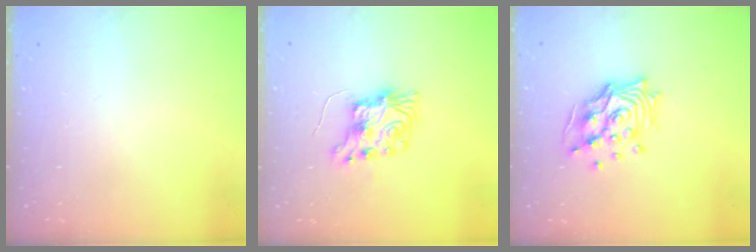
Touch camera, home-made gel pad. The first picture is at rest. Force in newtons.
{"total": 8.4, "press": 8.4, "slide": 0.2}
{"total": 13.8, "press": 13.6, "slide": 2.0}